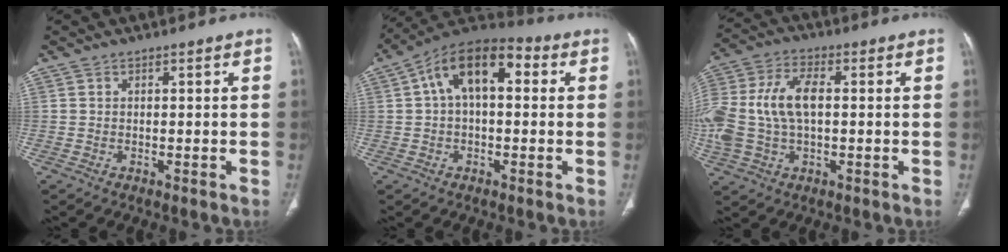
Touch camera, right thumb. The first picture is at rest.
{"total": 13.5, "force": [2.8, 7.4, 10.9], "torque": [-0.167, 0.038, 0.037]}
{"total": 16.6, "force": [0.6, 9.8, 13.4], "torque": [-0.312, 0.021, 0.011]}